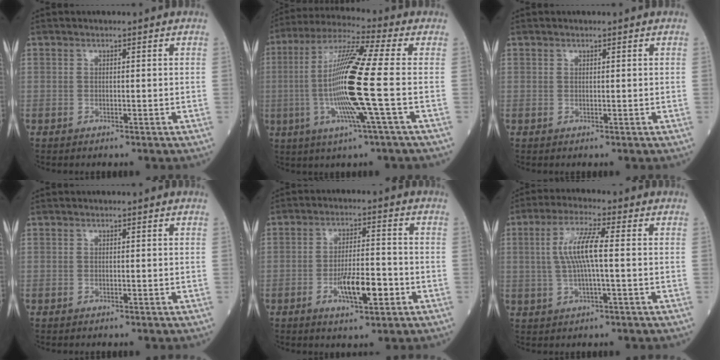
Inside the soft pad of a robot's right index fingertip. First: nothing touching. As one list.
[{"total": 15.7, "force": [-2.0, -0.9, 15.6], "torque": [-0.311, -0.008, -0.051]}, {"total": 0.0}, {"total": 0.0}, {"total": 7.8, "force": [-2.8, 1.9, 7.0], "torque": [-0.125, -0.001, -0.044]}, {"total": 8.3, "force": [0.6, 0.7, 8.3], "torque": [-0.174, 0.016, 0.009]}]